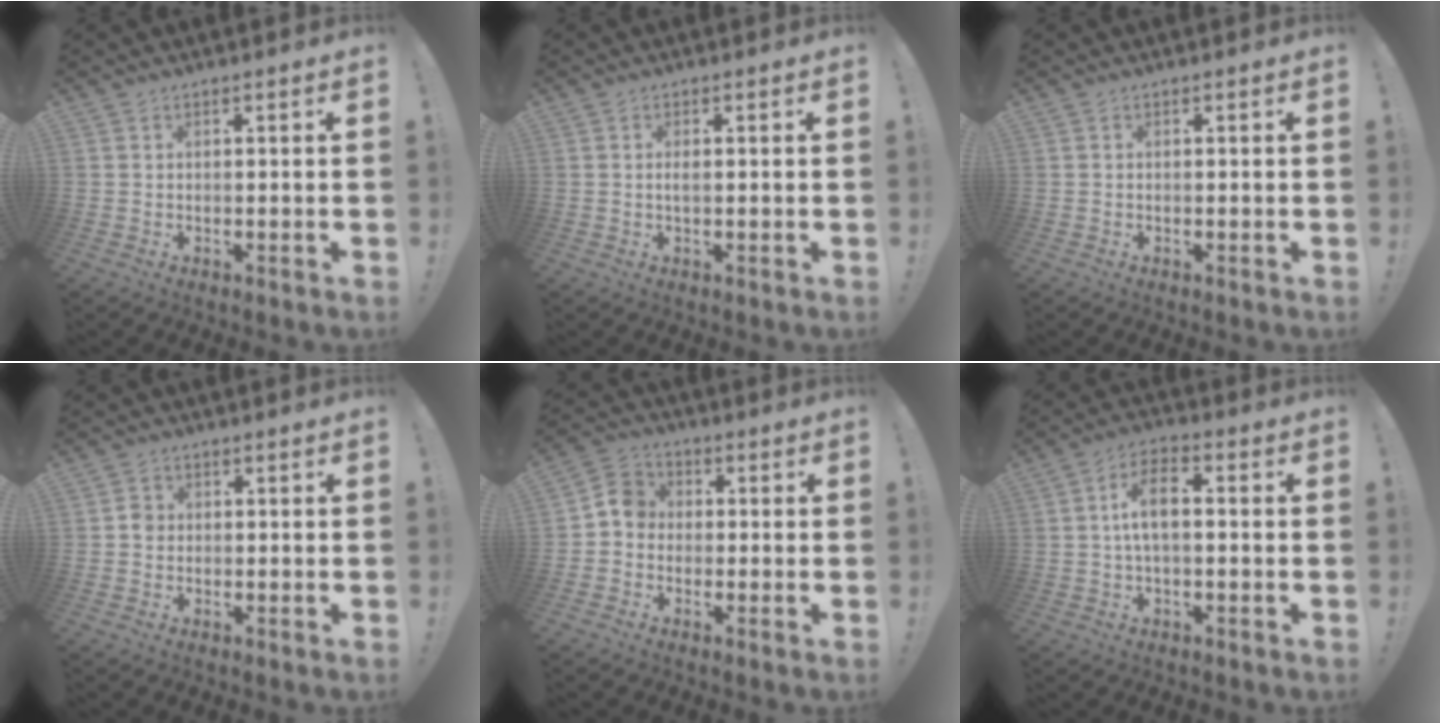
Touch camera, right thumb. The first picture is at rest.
{"total": 1.3, "force": [0.0, 0.4, 1.3], "torque": [-0.021, 0.000, -0.002]}
{"total": 0.0}
{"total": 2.4, "force": [-0.5, 2.1, 1.1], "torque": [-0.011, 0.006, -0.011]}
{"total": 6.3, "force": [-1.7, 5.3, 3.0], "torque": [-0.051, 0.028, -0.028]}
{"total": 8.3, "force": [0.3, 3.8, 7.3], "torque": [-0.139, 0.005, 0.006]}